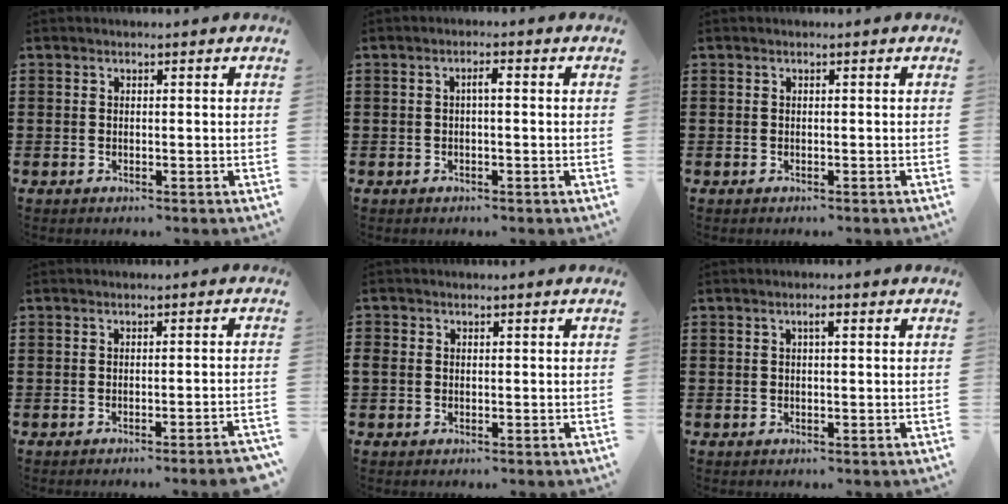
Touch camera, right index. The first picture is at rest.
{"total": 1.5, "force": [-0.1, 0.3, 1.5], "torque": [-0.029, 0.004, -0.004]}
{"total": 0.0}
{"total": 1.9, "force": [-1.5, -0.3, 1.1], "torque": [-0.019, 0.000, -0.029]}
{"total": 1.0, "force": [-0.1, 0.9, 0.4], "torque": [-0.010, 0.006, -0.004]}
{"total": 1.2, "force": [0.3, 0.2, 1.2], "torque": [-0.023, 0.004, 0.004]}